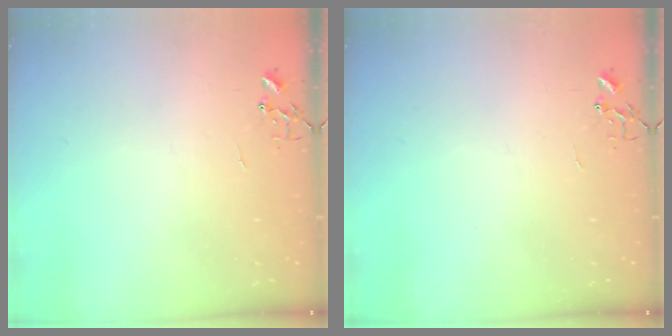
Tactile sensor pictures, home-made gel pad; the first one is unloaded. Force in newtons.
{"total": 0.0}